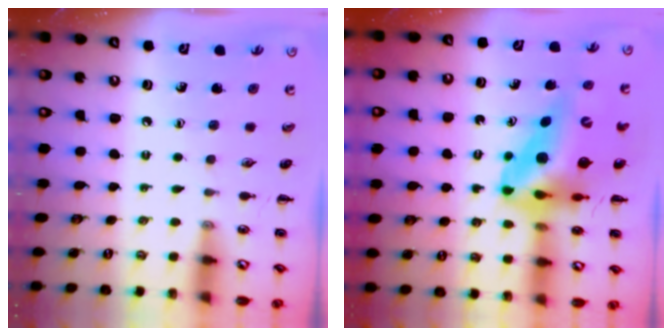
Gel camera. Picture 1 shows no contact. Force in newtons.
{"total": 13.9, "press": 13.2, "slide": 4.2}